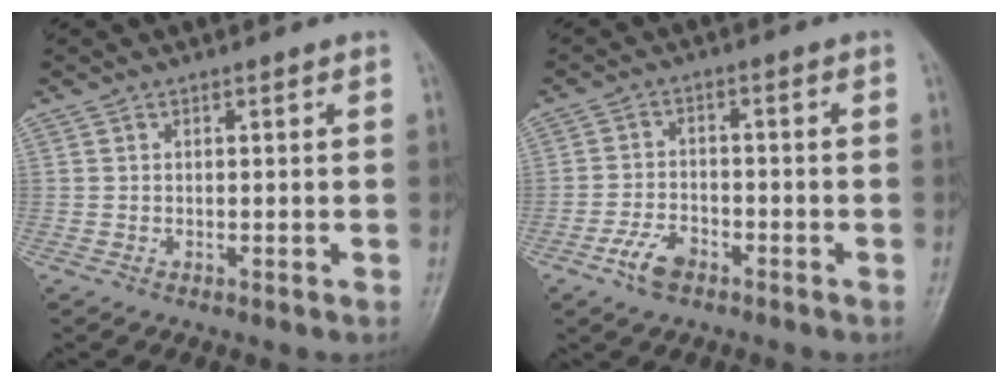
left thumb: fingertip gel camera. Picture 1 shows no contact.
{"total": 5.2, "force": [-3.2, 2.8, 3.0], "torque": [-0.056, 0.016, -0.061]}